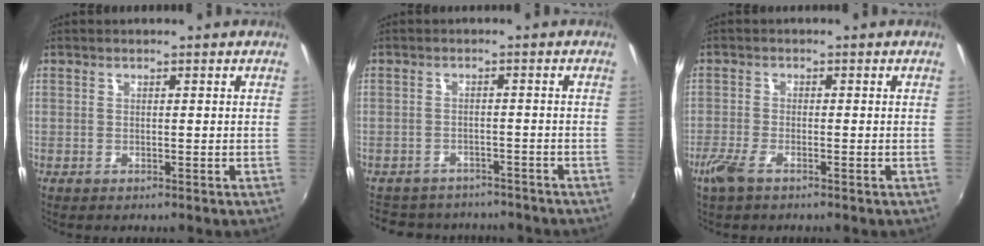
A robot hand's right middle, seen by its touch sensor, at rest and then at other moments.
{"total": 11.4, "force": [-9.8, 4.8, 3.3], "torque": [-0.078, 0.006, -0.131]}
{"total": 3.8, "force": [-2.6, 1.0, 2.6], "torque": [-0.067, -0.010, -0.053]}